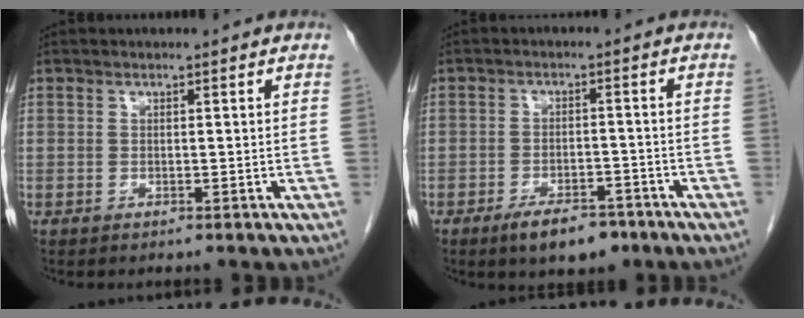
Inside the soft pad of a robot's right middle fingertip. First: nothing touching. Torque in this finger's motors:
{"motor_torque": [1.22, -0.92, 0.13, 0.07]}